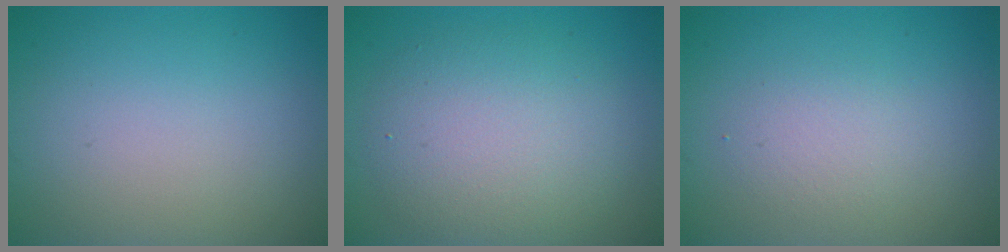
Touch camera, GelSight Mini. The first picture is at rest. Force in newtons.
{"total": 5.9, "press": 5.8, "slide": 0.5}
{"total": 1.9, "press": 1.9, "slide": 0.1}